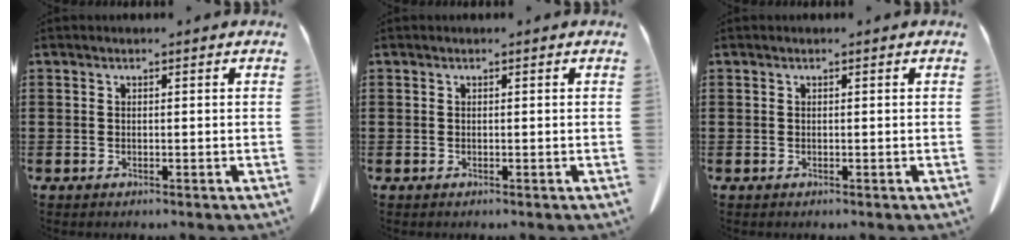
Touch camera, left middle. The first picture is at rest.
{"total": 0.0}
{"total": 0.0}